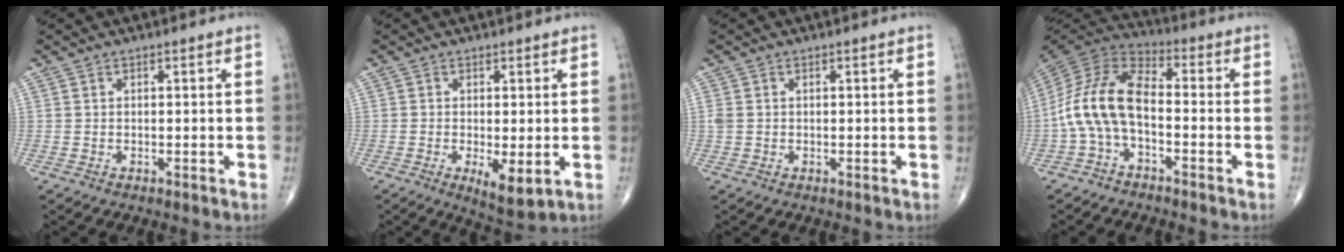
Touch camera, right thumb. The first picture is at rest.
{"total": 5.8, "force": [-1.3, 2.1, 5.3], "torque": [-0.085, -0.019, -0.016]}
{"total": 1.3, "force": [0.1, 1.1, 0.8], "torque": [-0.024, 0.004, 0.004]}
{"total": 12.3, "force": [-2.7, 6.6, 10.1], "torque": [-0.202, 0.046, -0.064]}